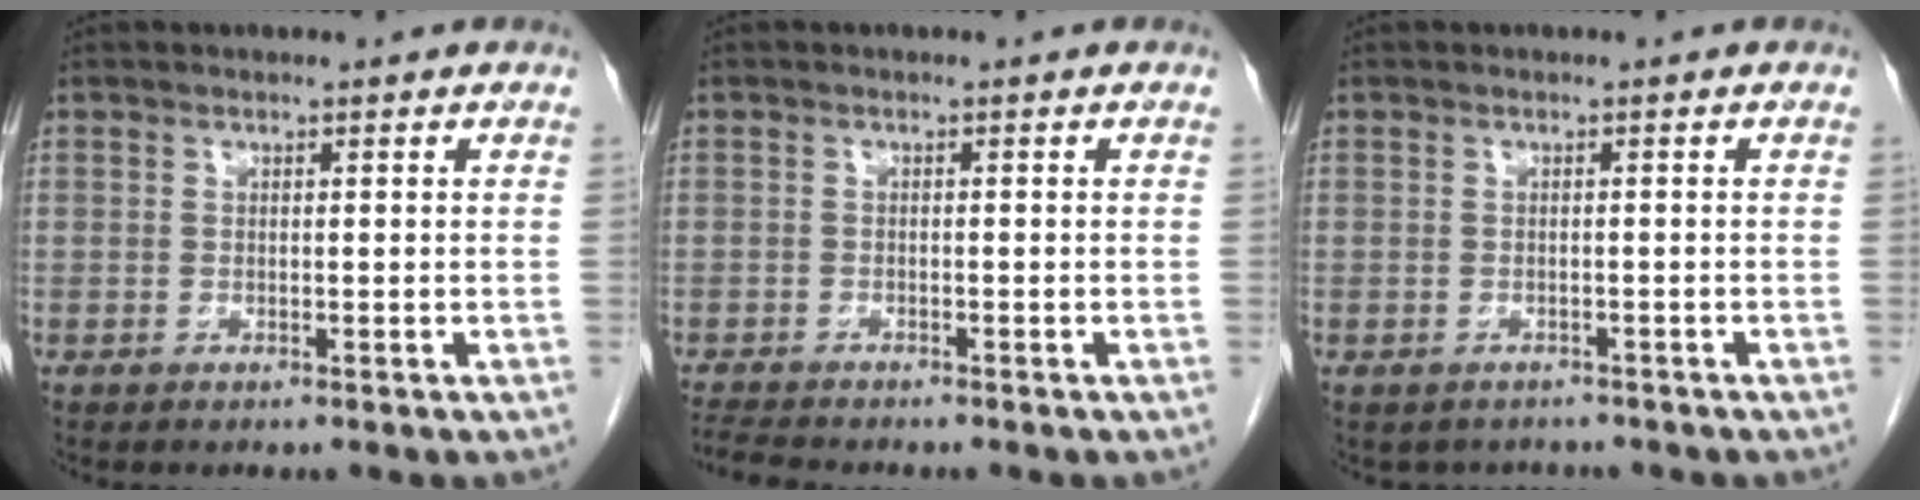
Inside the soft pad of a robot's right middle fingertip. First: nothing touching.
{"total": 4.0, "force": [-3.7, 0.2, 1.3], "torque": [-0.027, -0.015, -0.063]}
{"total": 3.2, "force": [-2.7, 1.6, 0.2], "torque": [-0.003, 0.005, -0.035]}